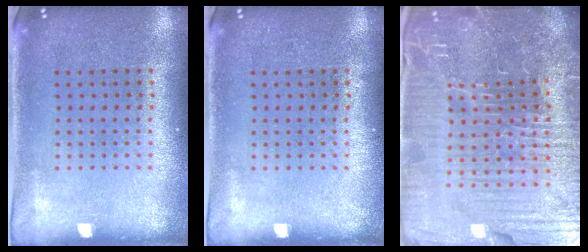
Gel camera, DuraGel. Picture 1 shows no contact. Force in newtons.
{"total": 0.0}
{"total": 7.5, "press": 6.7, "slide": 3.4}